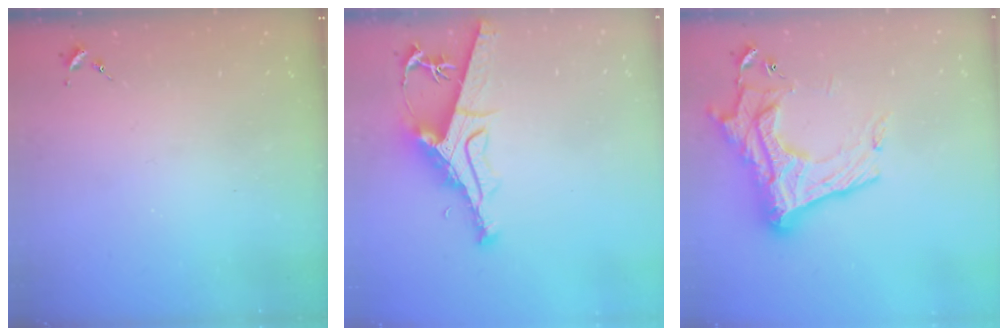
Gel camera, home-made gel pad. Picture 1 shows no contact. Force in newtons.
{"total": 11.9, "press": 11.9, "slide": 1.1}
{"total": 23.0, "press": 22.9, "slide": 1.4}